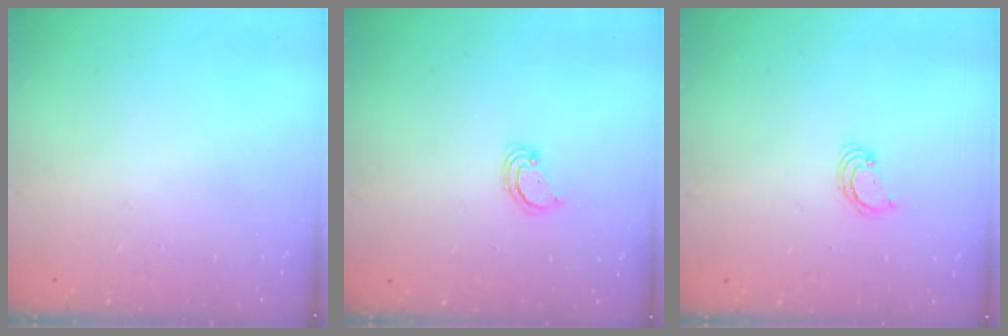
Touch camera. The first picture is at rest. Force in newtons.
{"total": 2.5, "press": 2.5, "slide": 0.2}
{"total": 3.1, "press": 3.1, "slide": 0.2}